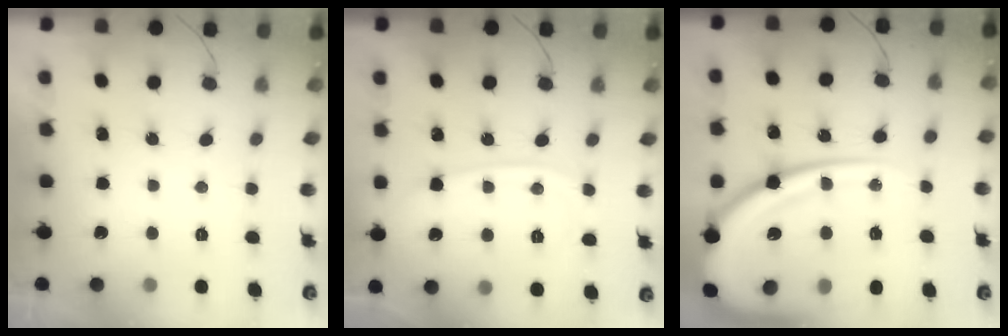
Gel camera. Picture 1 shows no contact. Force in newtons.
{"total": 9.9, "press": 9.8, "slide": 1.3}
{"total": 30.1, "press": 29.9, "slide": 3.5}